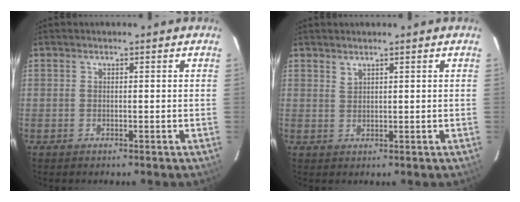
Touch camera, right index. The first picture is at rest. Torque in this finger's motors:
{"motor_torque": [-0.14, 0.06, -0.06, 0.00]}